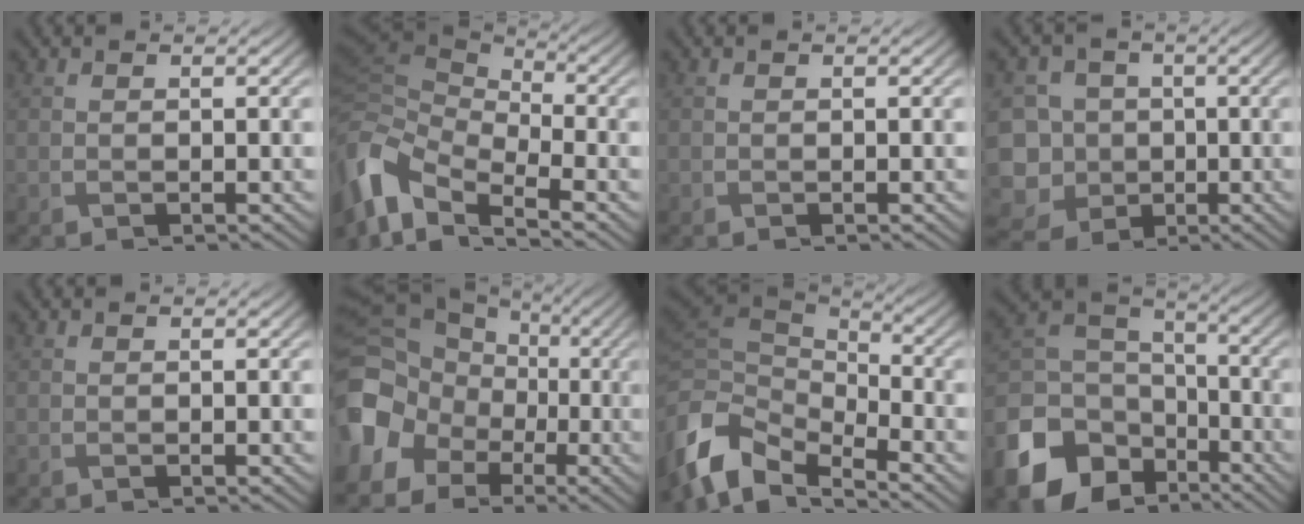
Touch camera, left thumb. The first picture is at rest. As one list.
[{"total": 11.6, "force": [-5.5, 6.8, 7.7], "torque": [-0.220, -0.014, -0.104]}, {"total": 0.0}, {"total": 11.5, "force": [-3.2, 10.5, 3.2], "torque": [-0.127, -0.019, -0.080]}, {"total": 0.0}, {"total": 16.0, "force": [-3.0, 14.2, 6.8], "torque": [-0.198, -0.032, -0.095]}, {"total": 12.3, "force": [-6.7, 7.2, 7.4], "torque": [-0.192, -0.023, -0.121]}, {"total": 15.2, "force": [-7.9, 11.0, 7.0], "torque": [-0.222, -0.047, -0.141]}]